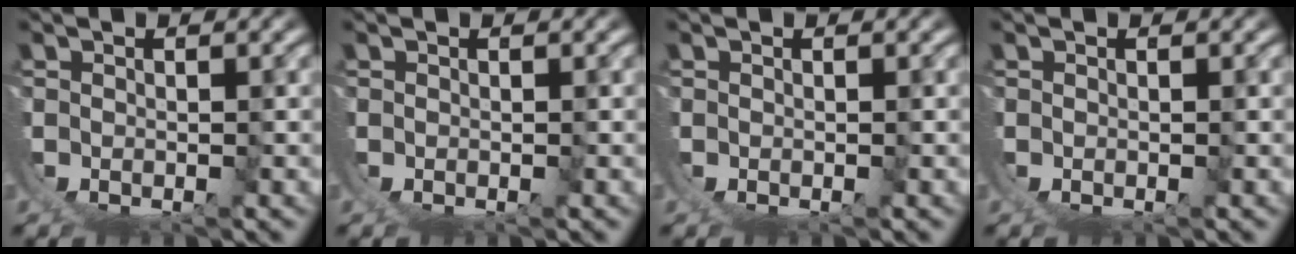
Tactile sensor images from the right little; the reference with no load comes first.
{"total": 0.0}
{"total": 0.0}
{"total": 0.0}